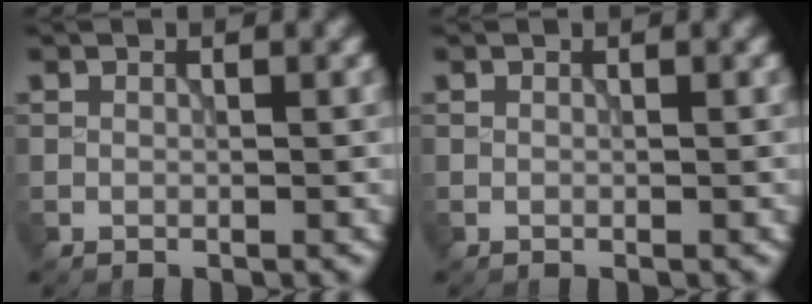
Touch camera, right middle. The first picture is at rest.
{"total": 0.0}